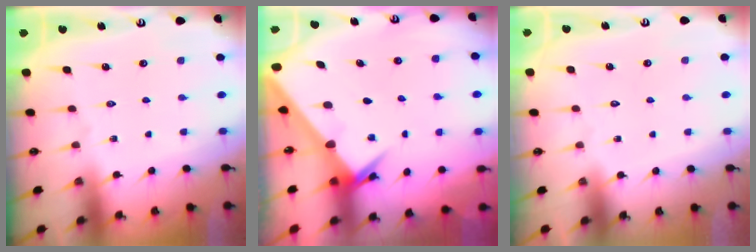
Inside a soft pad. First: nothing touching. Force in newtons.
{"total": 2.6, "press": 2.6, "slide": 0.2}
{"total": 1.6, "press": 1.6, "slide": 0.1}